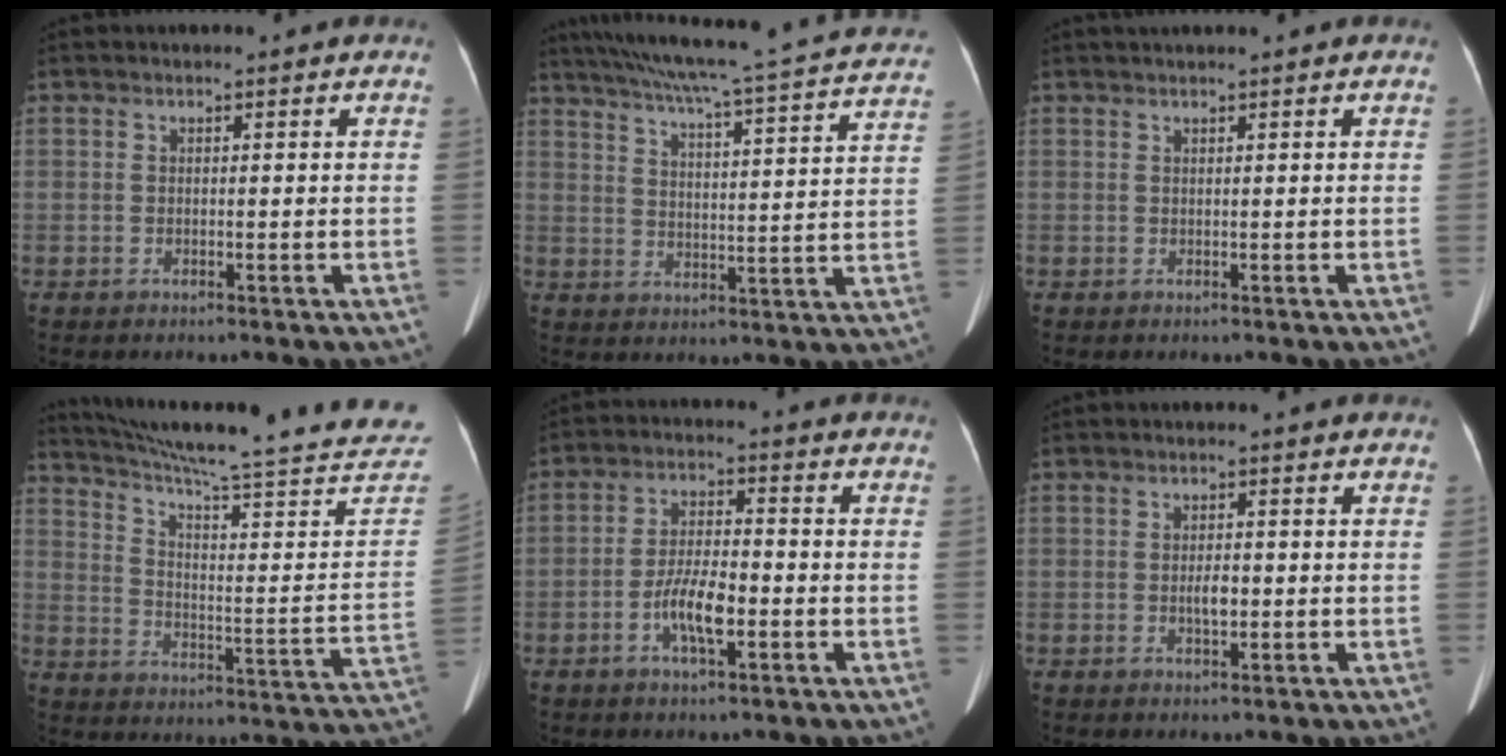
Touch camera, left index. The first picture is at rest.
{"total": 27.3, "force": [24.2, 0.9, 12.7], "torque": [-0.207, -0.039, 0.302]}
{"total": 1.8, "force": [1.5, -0.3, 1.1], "torque": [-0.011, 0.020, 0.029]}
{"total": 31.3, "force": [28.2, 0.6, 13.5], "torque": [-0.206, -0.118, 0.355]}
{"total": 6.6, "force": [-2.5, 1.8, 5.8], "torque": [-0.114, -0.003, -0.048]}
{"total": 2.0, "force": [-0.4, 0.7, 1.8], "torque": [-0.033, -0.008, -0.007]}